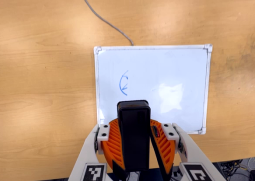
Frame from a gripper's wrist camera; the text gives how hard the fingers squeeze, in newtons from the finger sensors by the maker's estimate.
{"total": 8.1, "left": 8.9, "right": 7.2}